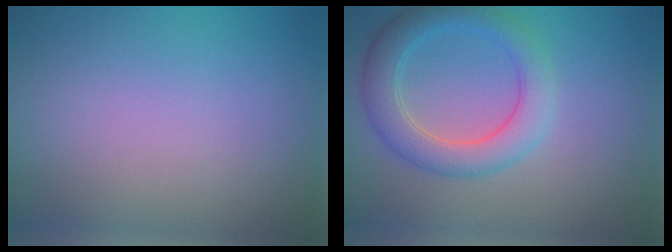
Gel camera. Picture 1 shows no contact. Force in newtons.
{"total": 4.6, "press": 4.5, "slide": 0.5}